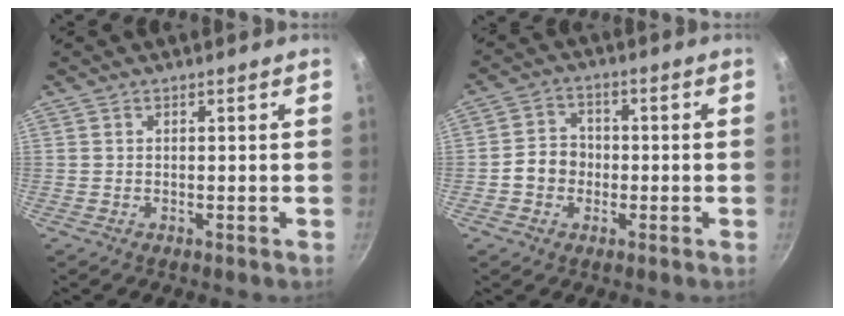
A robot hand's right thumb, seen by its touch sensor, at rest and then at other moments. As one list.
[{"total": 5.9, "force": [-1.2, 5.1, 2.6], "torque": [-0.016, 0.021, -0.029]}]